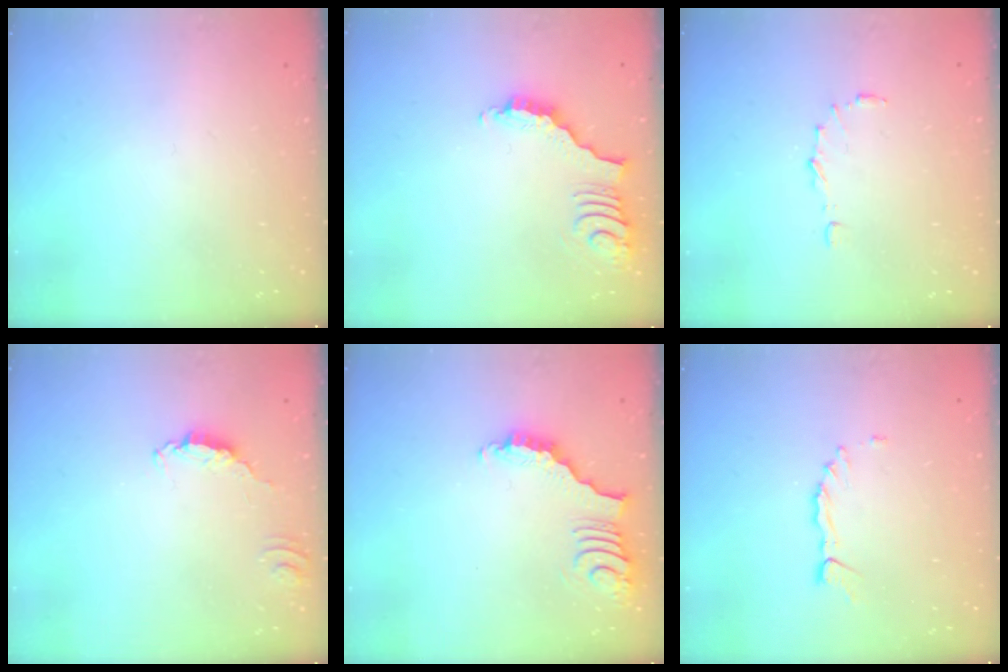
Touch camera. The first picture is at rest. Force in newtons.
{"total": 3.9, "press": 3.8, "slide": 0.6}
{"total": 6.0, "press": 6.0, "slide": 0.4}
{"total": 1.7, "press": 1.7, "slide": 0.2}
{"total": 3.9, "press": 3.8, "slide": 0.7}
{"total": 1.5, "press": 1.5, "slide": 0.2}